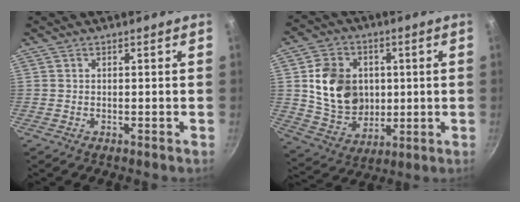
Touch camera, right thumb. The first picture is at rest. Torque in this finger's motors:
{"motor_torque": [0.73, 1.18, 0.75, -0.34, 0.11]}